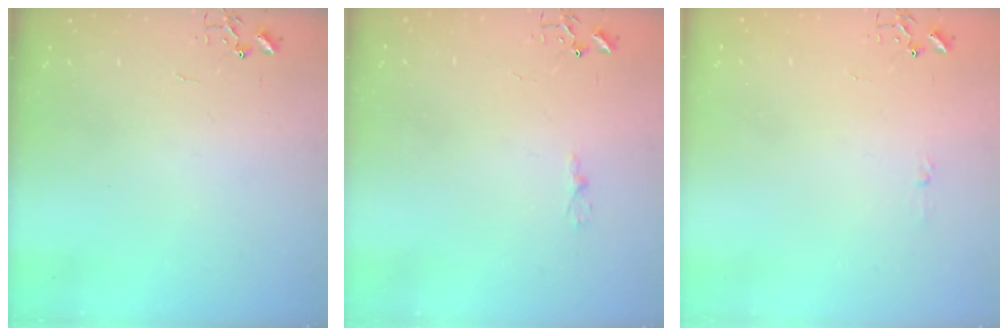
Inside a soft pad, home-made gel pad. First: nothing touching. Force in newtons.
{"total": 3.1, "press": 3.1, "slide": 0.3}
{"total": 3.5, "press": 3.5, "slide": 0.4}